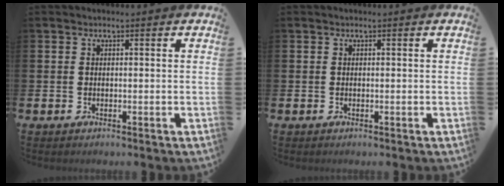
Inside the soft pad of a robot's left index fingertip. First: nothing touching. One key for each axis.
{"total": 0.0}